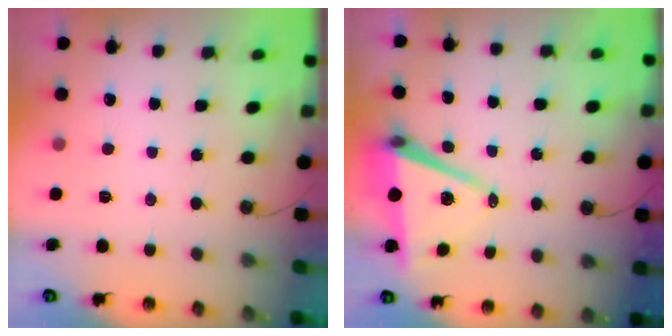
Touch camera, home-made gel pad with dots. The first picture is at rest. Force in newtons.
{"total": 9.1, "press": 8.0, "slide": 4.4}